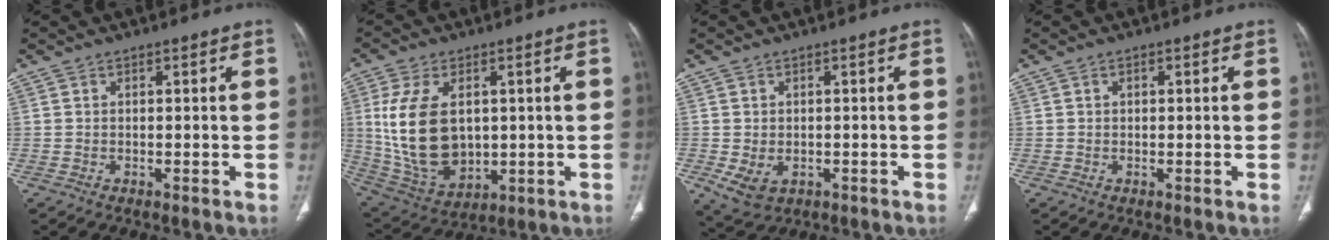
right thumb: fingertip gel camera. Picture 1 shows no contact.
{"total": 16.8, "force": [1.9, 10.6, 12.9], "torque": [-0.240, -0.014, 0.058]}
{"total": 5.3, "force": [-1.3, 3.8, 3.4], "torque": [-0.061, -0.001, -0.006]}
{"total": 0.7, "force": [0.2, 0.5, 0.5], "torque": [-0.005, 0.001, 0.003]}